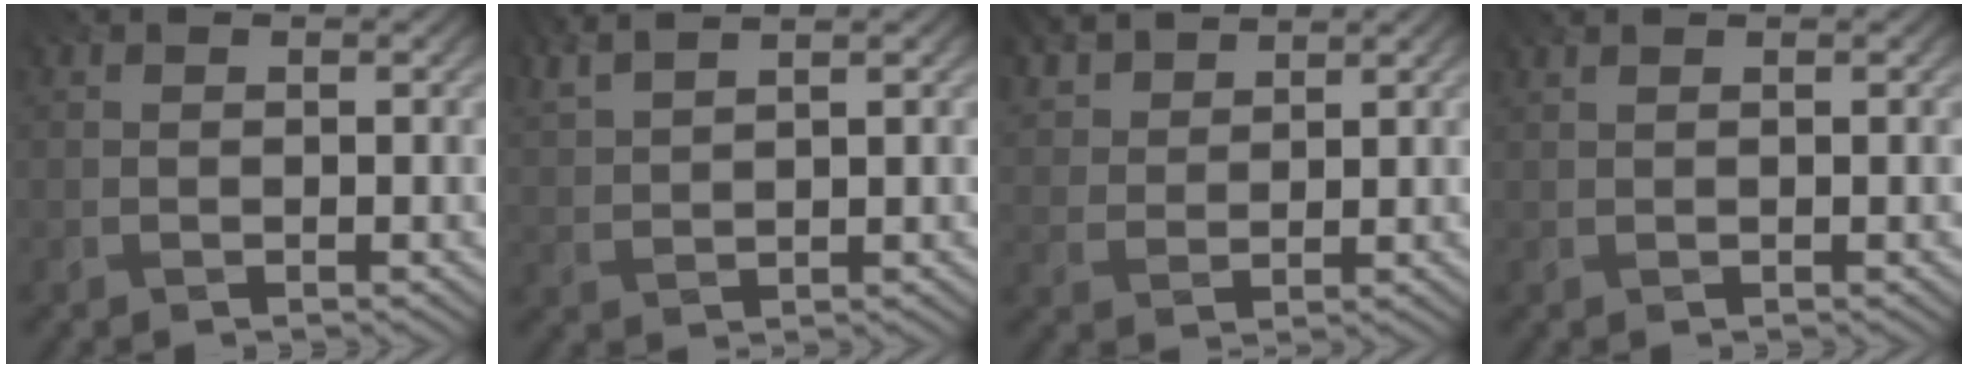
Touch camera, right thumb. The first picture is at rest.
{"total": 4.3, "force": [3.5, 0.7, 2.4], "torque": [-0.042, 0.012, 0.049]}
{"total": 4.9, "force": [4.2, 1.7, 1.9], "torque": [-0.052, 0.002, 0.089]}
{"total": 0.9, "force": [0.7, -0.2, 0.5], "torque": [-0.001, -0.002, 0.005]}